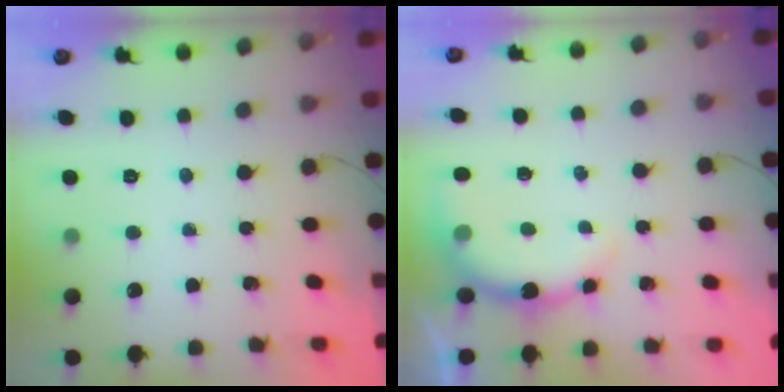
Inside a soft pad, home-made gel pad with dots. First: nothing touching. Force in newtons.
{"total": 7.2, "press": 7.1, "slide": 1.3}